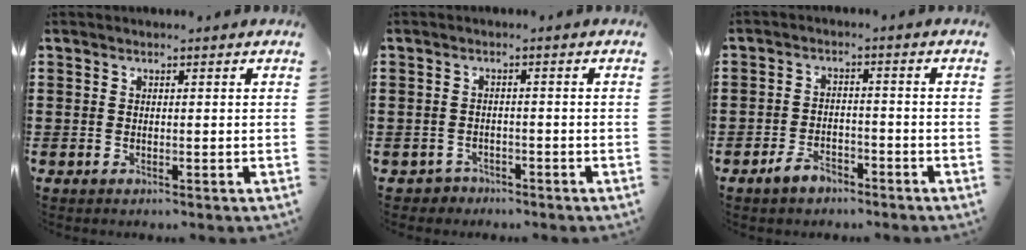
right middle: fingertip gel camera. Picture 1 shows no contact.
{"total": 1.4, "force": [-1.2, 0.6, -0.1], "torque": [-0.005, 0.002, -0.029]}
{"total": 3.3, "force": [-2.6, 1.5, 1.4], "torque": [-0.024, 0.009, -0.050]}